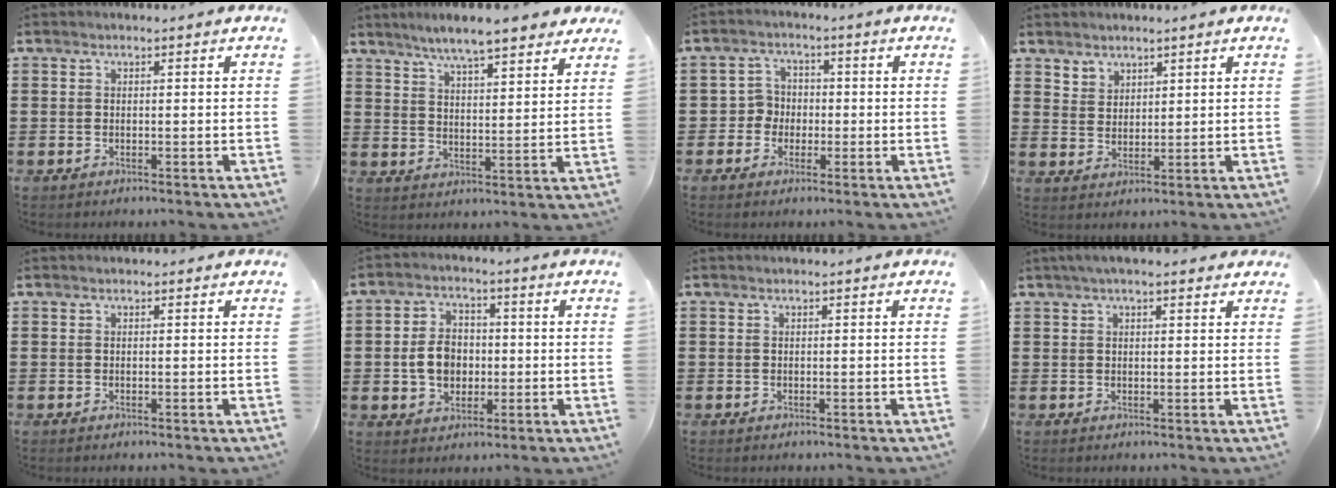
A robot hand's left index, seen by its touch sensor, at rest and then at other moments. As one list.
[{"total": 6.5, "force": [5.8, 0.6, 2.8], "torque": [-0.075, -0.015, 0.102]}, {"total": 3.7, "force": [-1.3, 3.3, 0.7], "torque": [-0.029, 0.009, -0.031]}, {"total": 3.1, "force": [2.6, 1.7, -0.2], "torque": [-0.005, 0.001, 0.049]}, {"total": 0.0}, {"total": 6.3, "force": [-0.6, 4.8, 4.0], "torque": [-0.082, 0.008, -0.015]}, {"total": 0.0}, {"total": 2.9, "force": [2.1, 0.8, 1.9], "torque": [-0.041, 0.007, 0.037]}]